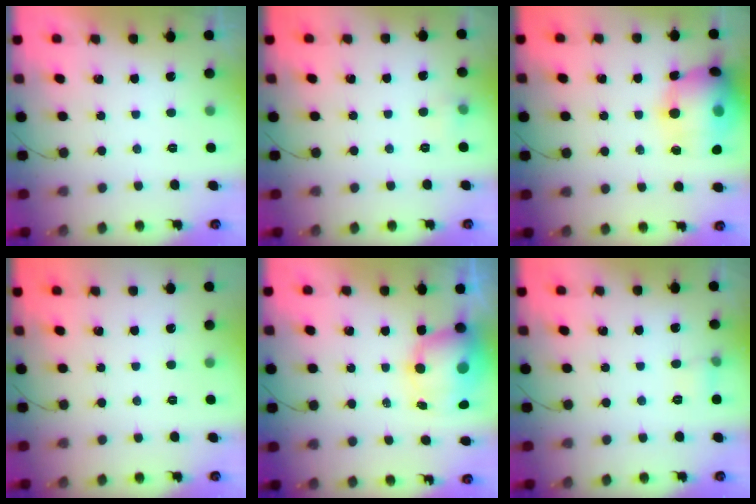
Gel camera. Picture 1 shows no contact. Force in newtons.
{"total": 3.6, "press": 3.4, "slide": 1.2}
{"total": 17.6, "press": 17.4, "slide": 2.8}
{"total": 0.0}
{"total": 9.8, "press": 9.4, "slide": 2.6}
{"total": 4.8, "press": 4.7, "slide": 1.2}